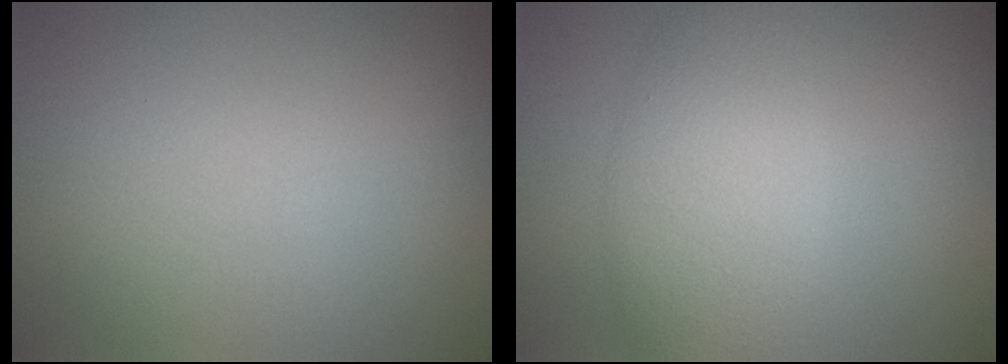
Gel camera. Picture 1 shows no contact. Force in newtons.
{"total": 4.4, "press": 4.4, "slide": 0.1}